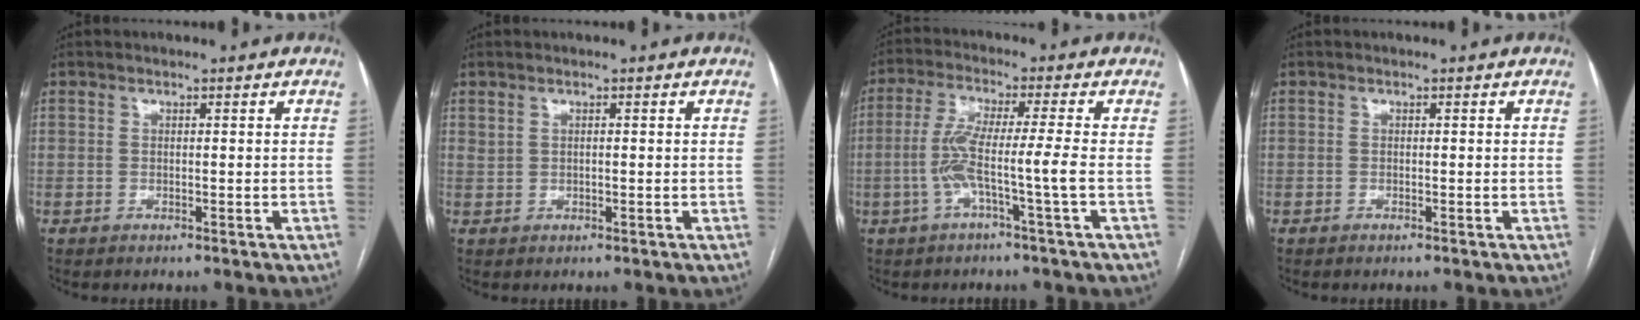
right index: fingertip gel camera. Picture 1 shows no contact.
{"total": 1.0, "force": [0.6, 0.4, 0.7], "torque": [-0.020, 0.005, 0.016]}
{"total": 6.9, "force": [-1.8, -1.0, 6.6], "torque": [-0.137, 0.007, -0.036]}
{"total": 0.0}